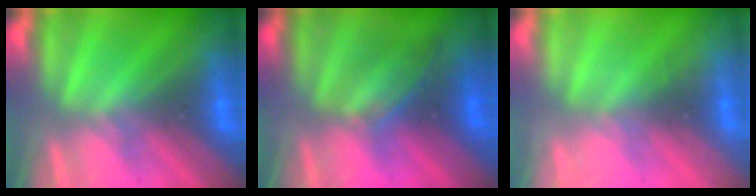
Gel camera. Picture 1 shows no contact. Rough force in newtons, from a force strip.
{"total": 4.5}
{"total": 1.9}